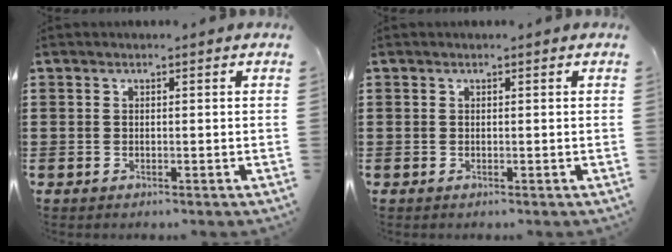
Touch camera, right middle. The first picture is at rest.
{"total": 0.0}